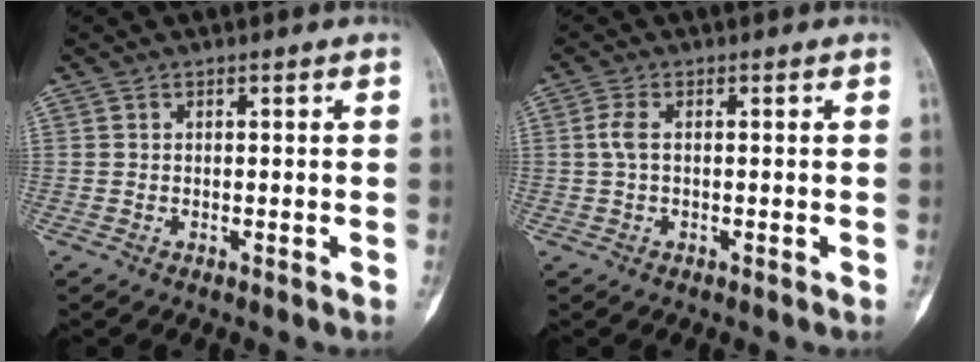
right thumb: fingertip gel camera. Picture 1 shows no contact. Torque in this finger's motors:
{"motor_torque": [0.10, 0.30, 0.38, -0.12, 0.00]}